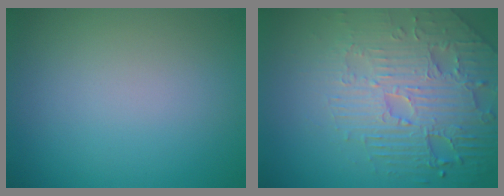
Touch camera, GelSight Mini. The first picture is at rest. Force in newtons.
{"total": 5.5, "press": 5.0, "slide": 2.4}